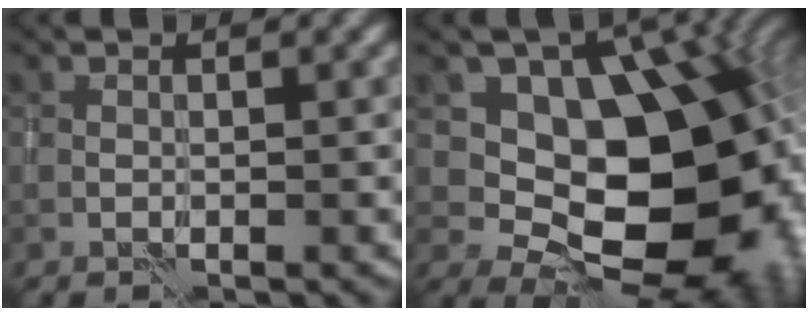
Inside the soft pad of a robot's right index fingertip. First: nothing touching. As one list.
[{"total": 16.4, "force": [0.4, 11.1, 12.0], "torque": [-0.145, -0.014, 0.013]}]